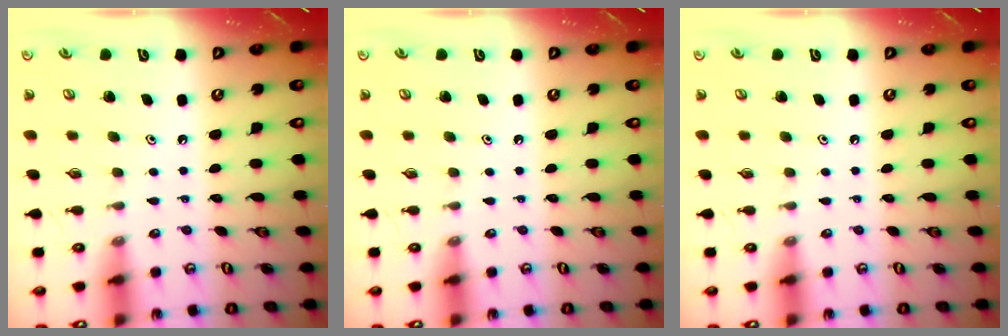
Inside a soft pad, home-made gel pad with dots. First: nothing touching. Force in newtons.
{"total": 0.0}
{"total": 0.0}